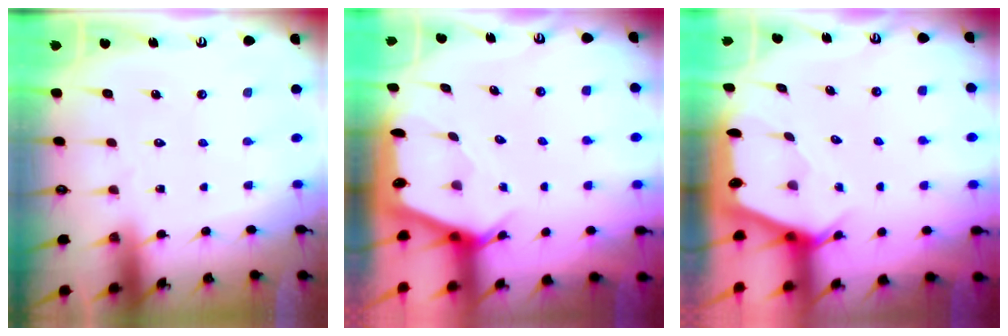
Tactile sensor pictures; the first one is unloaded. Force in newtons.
{"total": 2.4, "press": 2.4, "slide": 0.2}
{"total": 2.5, "press": 2.5, "slide": 0.3}